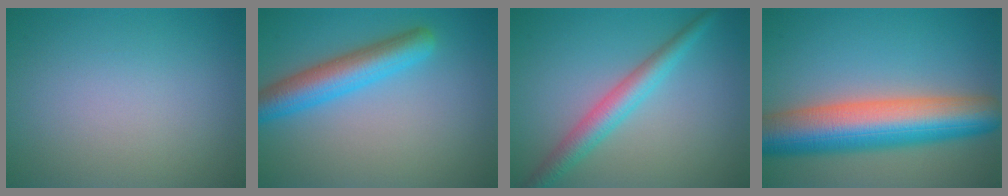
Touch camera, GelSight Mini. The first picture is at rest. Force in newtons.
{"total": 5.1, "press": 5.1, "slide": 0.1}
{"total": 3.6, "press": 3.6, "slide": 0.0}
{"total": 10.9, "press": 10.9, "slide": 0.1}